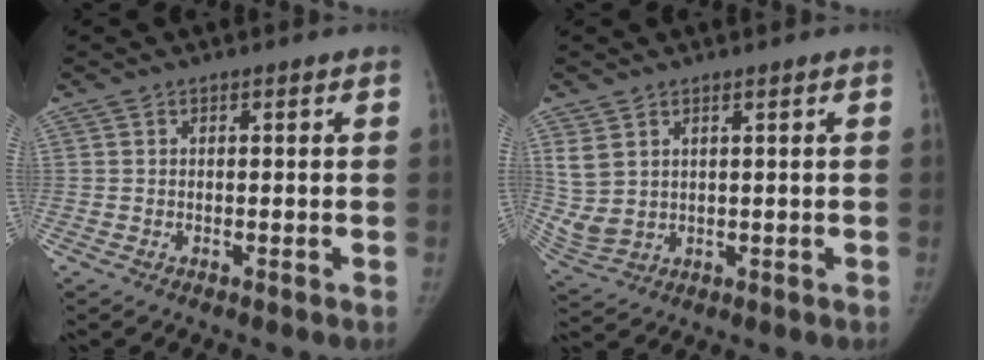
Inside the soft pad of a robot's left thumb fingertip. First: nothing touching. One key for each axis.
{"total": 6.2, "fx": 2.5, "fy": 4.2, "fz": 3.8, "tx": -0.083, "ty": -0.011, "tz": 0.066}